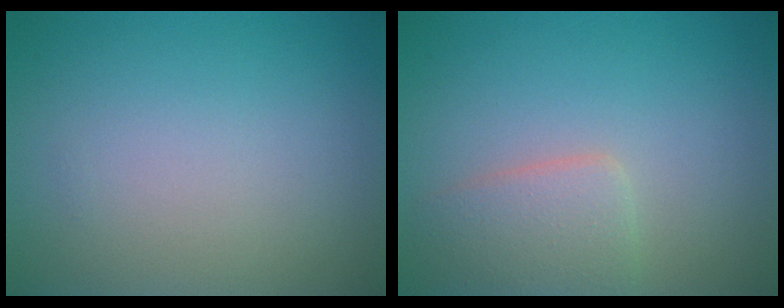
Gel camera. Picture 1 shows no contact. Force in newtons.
{"total": 2.9, "press": 2.9, "slide": 0.1}